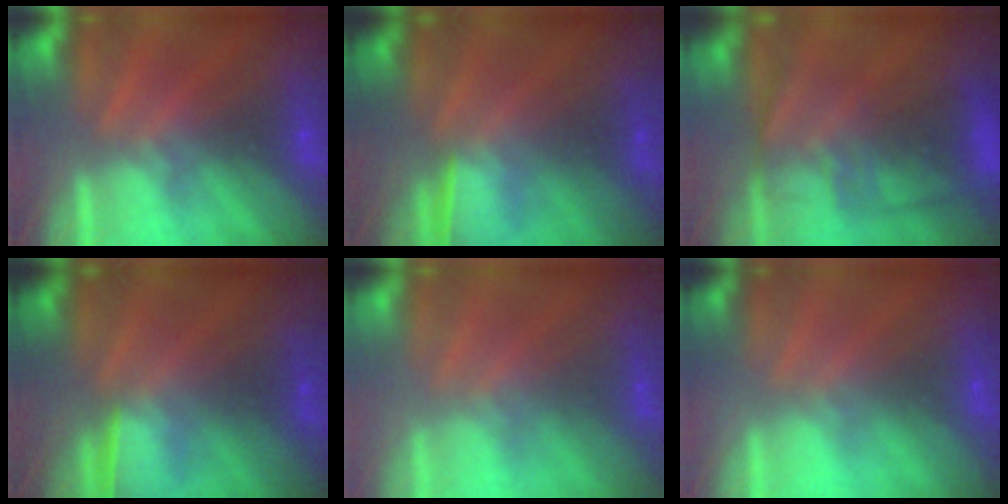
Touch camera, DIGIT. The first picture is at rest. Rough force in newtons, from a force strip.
{"total": 1.3}
{"total": 9.2}
{"total": 1.3}
{"total": 2.2}
{"total": 3.1}